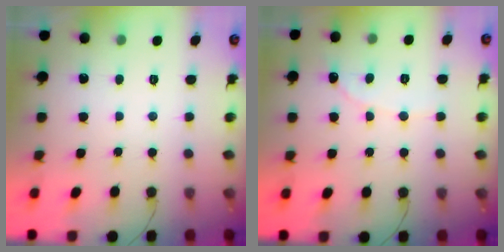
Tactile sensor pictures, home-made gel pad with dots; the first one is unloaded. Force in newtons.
{"total": 2.2, "press": 2.2, "slide": 0.2}